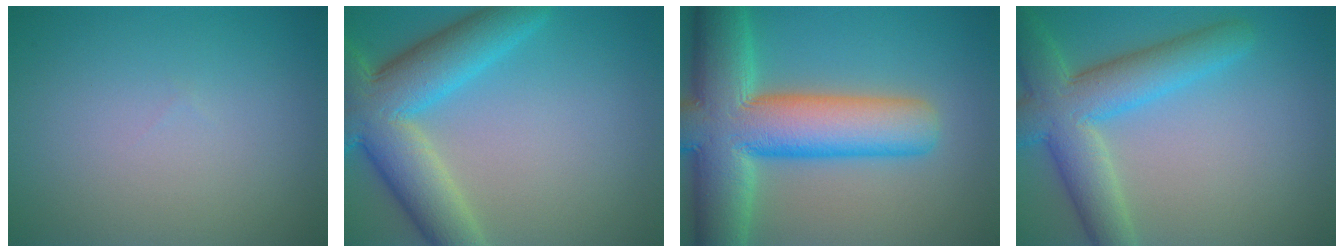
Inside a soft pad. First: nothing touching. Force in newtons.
{"total": 9.4, "press": 9.4, "slide": 0.5}
{"total": 13.4, "press": 13.4, "slide": 0.7}
{"total": 7.3, "press": 7.3, "slide": 0.3}